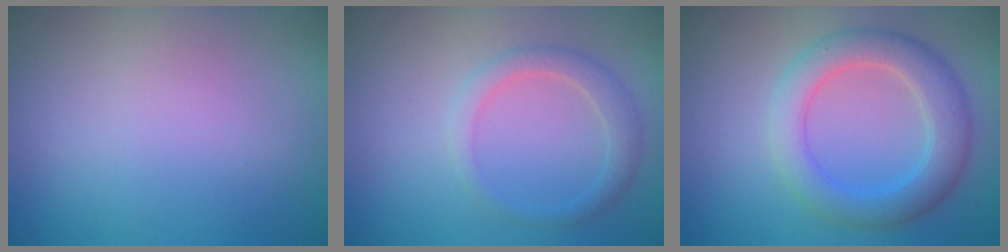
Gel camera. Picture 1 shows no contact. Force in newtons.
{"total": 2.0, "press": 2.0, "slide": 0.0}
{"total": 4.5, "press": 4.5, "slide": 0.2}